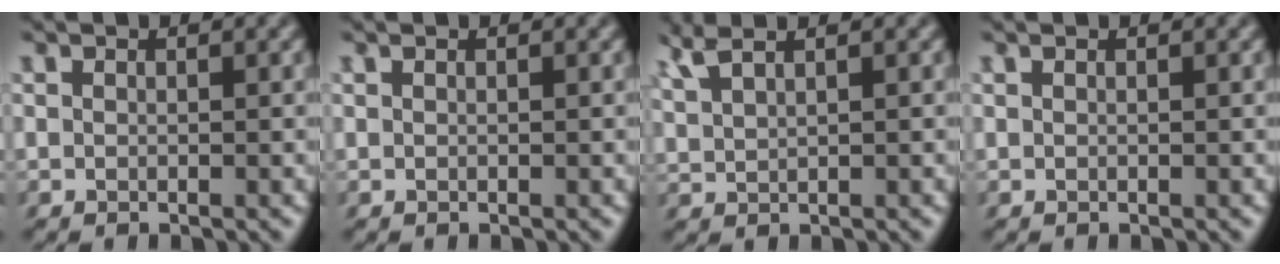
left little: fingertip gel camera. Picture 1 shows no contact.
{"total": 0.0}
{"total": 3.4, "force": [2.1, 1.1, 2.4], "torque": [-0.065, 0.023, 0.036]}
{"total": 0.0}